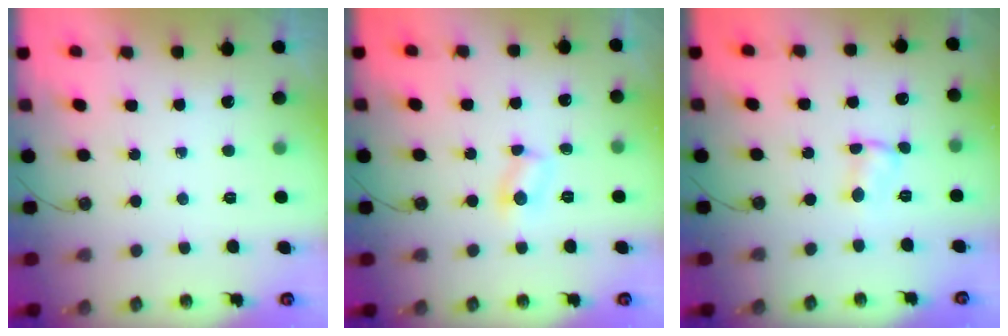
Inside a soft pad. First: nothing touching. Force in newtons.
{"total": 3.1, "press": 3.1, "slide": 0.4}
{"total": 1.8, "press": 1.8, "slide": 0.1}